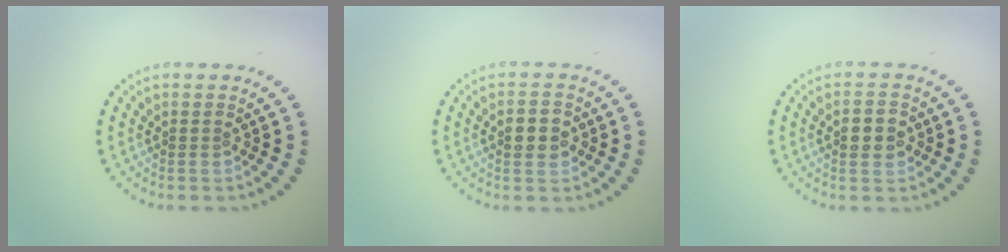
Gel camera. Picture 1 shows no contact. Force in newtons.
{"total": 2.7, "press": 2.7, "slide": 0.2}
{"total": 2.7, "press": 2.7, "slide": 0.2}